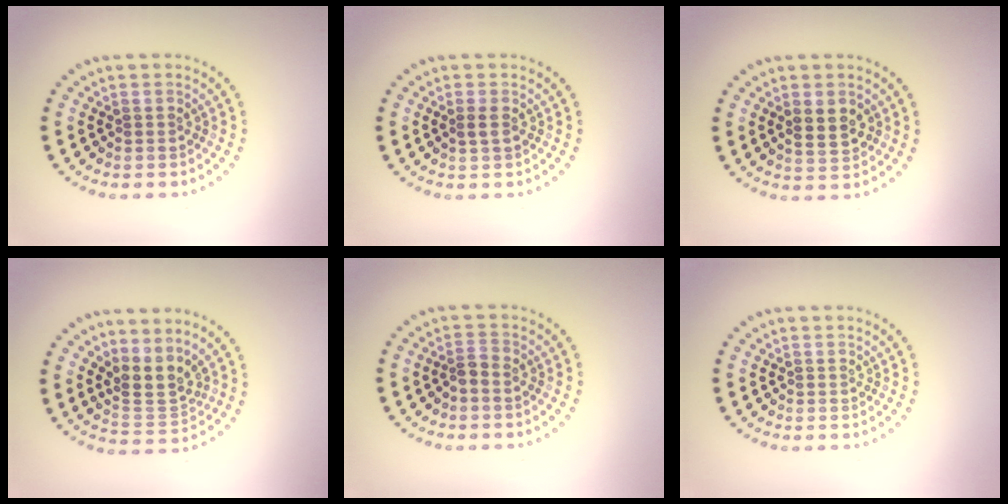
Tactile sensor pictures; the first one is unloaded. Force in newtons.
{"total": 1.1, "press": 1.1, "slide": 0.3}
{"total": 2.6, "press": 2.6, "slide": 0.2}
{"total": 3.0, "press": 2.2, "slide": 2.0}
{"total": 1.2, "press": 0.9, "slide": 0.8}
{"total": 0.0}